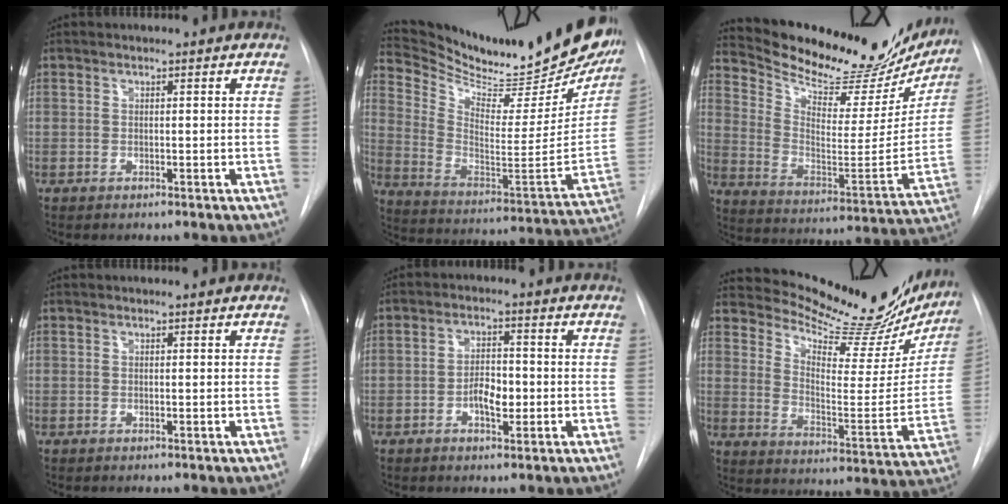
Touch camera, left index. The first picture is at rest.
{"total": 28.9, "force": [25.8, 4.6, 12.2], "torque": [-0.201, -0.097, 0.357]}
{"total": 26.4, "force": [23.6, 7.0, 9.7], "torque": [-0.152, -0.062, 0.323]}
{"total": 0.0}
{"total": 4.3, "force": [-1.6, 2.0, 3.4], "torque": [-0.060, 0.000, -0.027]}
{"total": 23.1, "force": [21.2, 5.3, 7.5], "torque": [-0.106, -0.079, 0.272]}